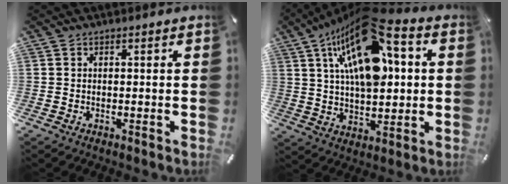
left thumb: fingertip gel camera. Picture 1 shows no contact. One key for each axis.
{"total": 23.5, "fx": 9.1, "fy": 11.9, "fz": 18.2, "tx": -0.325, "ty": -0.035, "tz": 0.142}